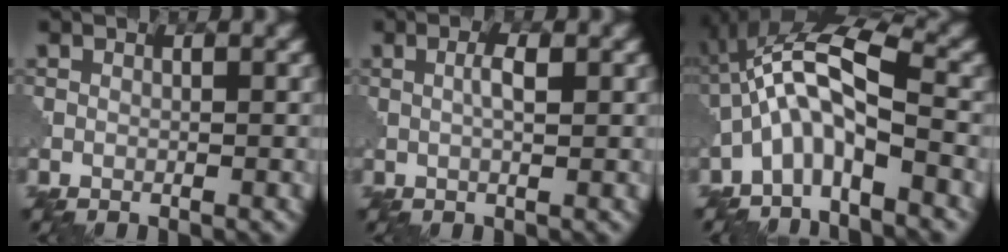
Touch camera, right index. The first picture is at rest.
{"total": 1.9, "force": [0.3, 0.4, 1.8], "torque": [-0.037, 0.005, 0.004]}
{"total": 6.4, "force": [-1.9, 1.8, 5.9], "torque": [-0.114, 0.027, -0.048]}